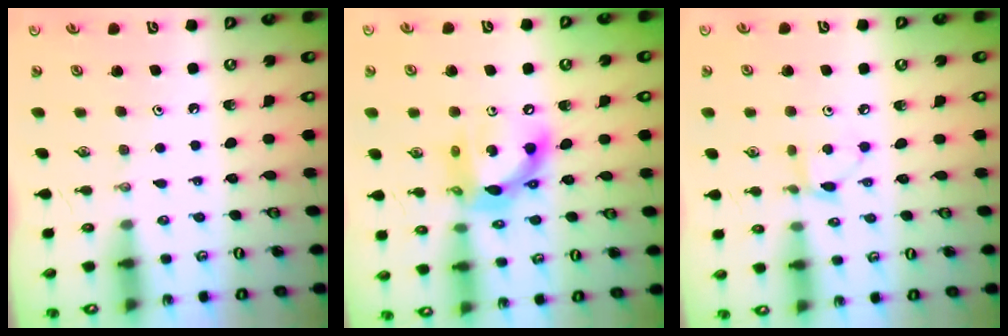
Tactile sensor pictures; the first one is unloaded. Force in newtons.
{"total": 13.8, "press": 13.8, "slide": 0.8}
{"total": 5.5, "press": 5.4, "slide": 0.8}